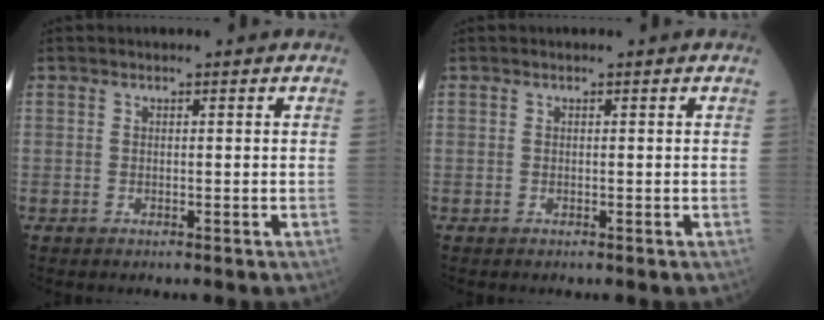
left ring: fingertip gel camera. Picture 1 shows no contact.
{"total": 0.0}